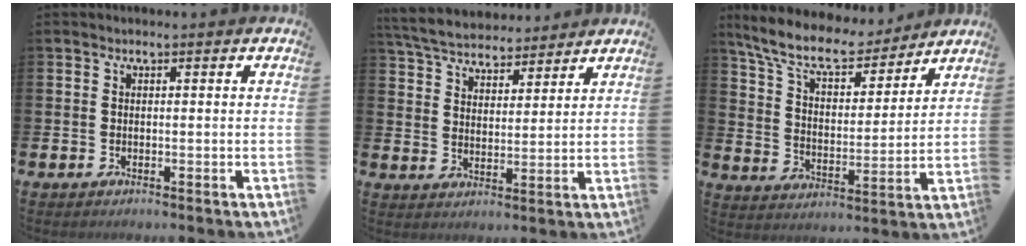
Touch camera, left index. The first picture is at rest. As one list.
[{"total": 5.9, "force": [5.7, 1.4, 0.7], "torque": [-0.043, -0.029, 0.102]}, {"total": 9.7, "force": [8.7, 2.9, 3.4], "torque": [-0.103, -0.053, 0.152]}]